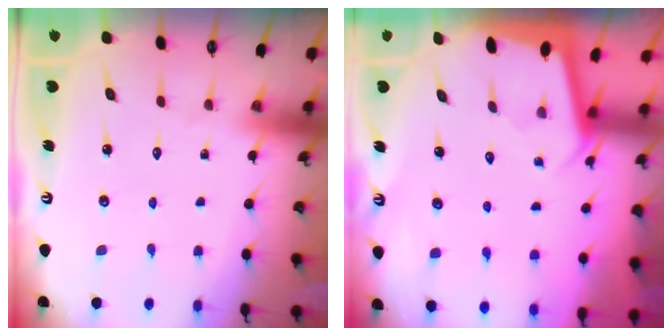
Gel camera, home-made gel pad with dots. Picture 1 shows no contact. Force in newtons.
{"total": 1.9, "press": 1.9, "slide": 0.1}